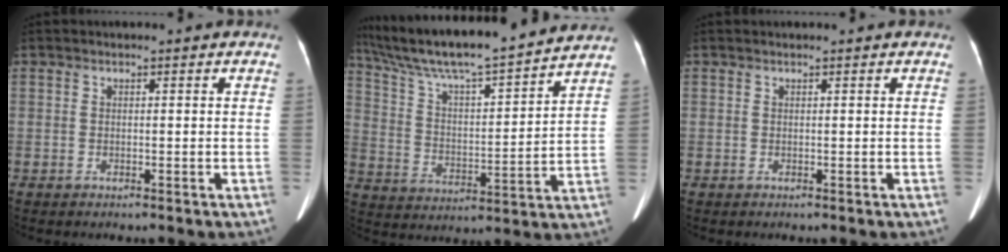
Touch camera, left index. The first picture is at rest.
{"total": 19.7, "force": [17.5, 0.1, 9.0], "torque": [-0.164, 0.013, 0.287]}
{"total": 0.7, "force": [0.7, 0.0, 0.3], "torque": [-0.005, 0.014, 0.012]}